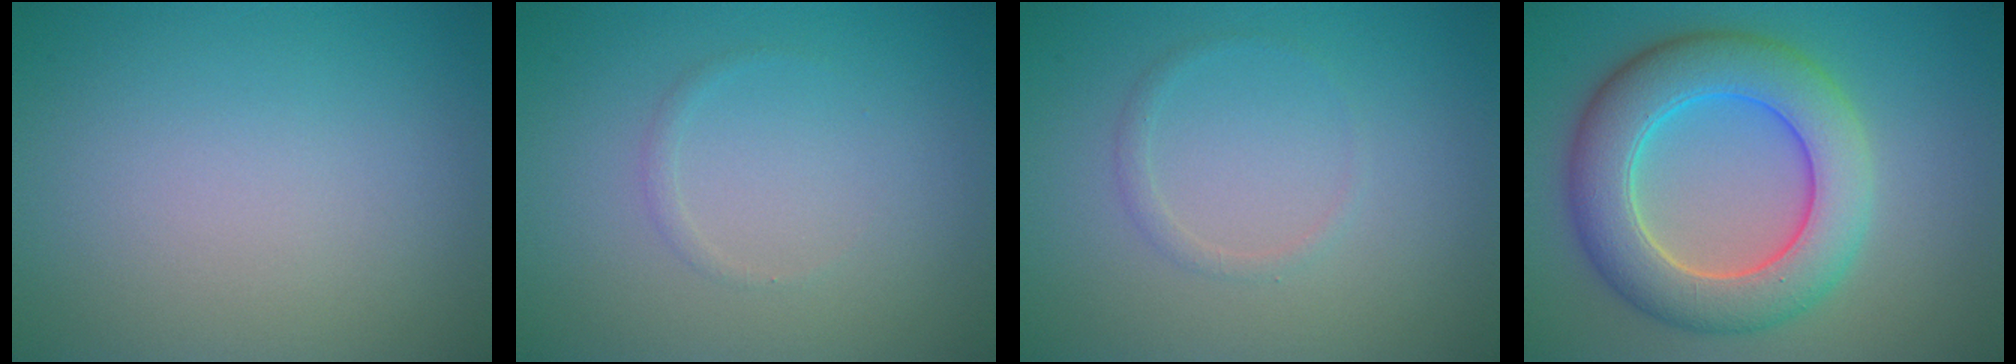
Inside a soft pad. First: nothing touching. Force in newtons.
{"total": 0.6, "press": 0.6, "slide": 0.1}
{"total": 0.9, "press": 0.9, "slide": 0.0}
{"total": 8.4, "press": 8.4, "slide": 0.4}